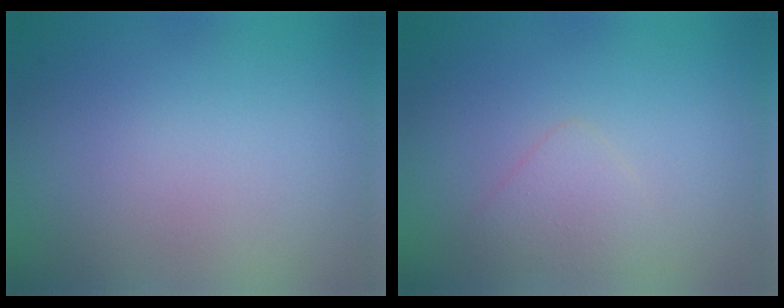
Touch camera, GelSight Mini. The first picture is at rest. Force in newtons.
{"total": 1.8, "press": 1.8, "slide": 0.0}